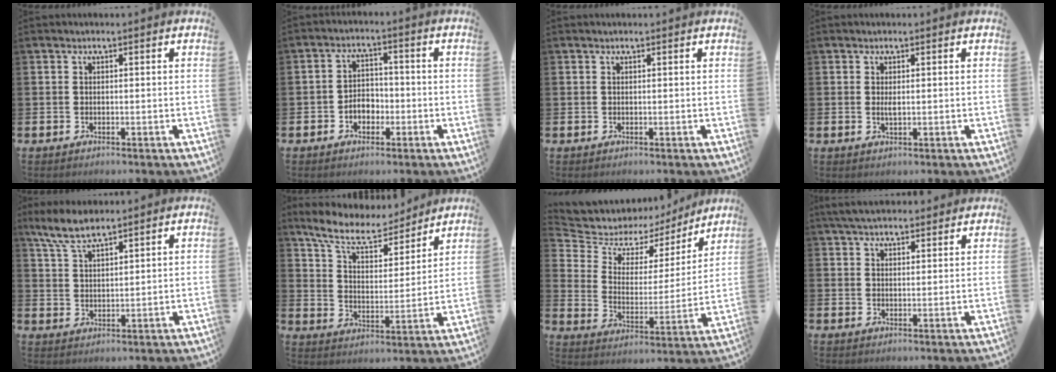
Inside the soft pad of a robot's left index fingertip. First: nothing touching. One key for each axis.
{"total": 3.4, "fx": -1.4, "fy": 2.6, "fz": 1.8, "tx": -0.029, "ty": 0.004, "tz": -0.032}
{"total": 0.0}
{"total": 1.1, "fx": 0.3, "fy": 0.3, "fz": 1.1, "tx": -0.020, "ty": 0.002, "tz": 0.005}
{"total": 6.2, "fx": 5.4, "fy": 1.3, "fz": 2.7, "tx": -0.075, "ty": -0.010, "tz": 0.102}
{"total": 9.6, "fx": 8.6, "fy": 2.7, "fz": 3.4, "tx": -0.103, "ty": -0.050, "tz": 0.152}
{"total": 6.9, "fx": 5.6, "fy": 3.9, "fz": 1.1, "tx": -0.062, "ty": -0.040, "tz": 0.094}
{"total": 4.6, "fx": 4.4, "fy": 1.1, "fz": 1.1, "tx": -0.027, "ty": -0.013, "tz": 0.082}